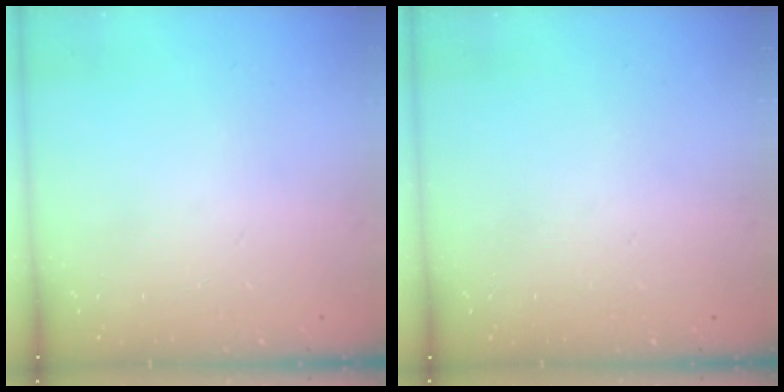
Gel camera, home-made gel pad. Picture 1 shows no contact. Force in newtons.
{"total": 0.0}